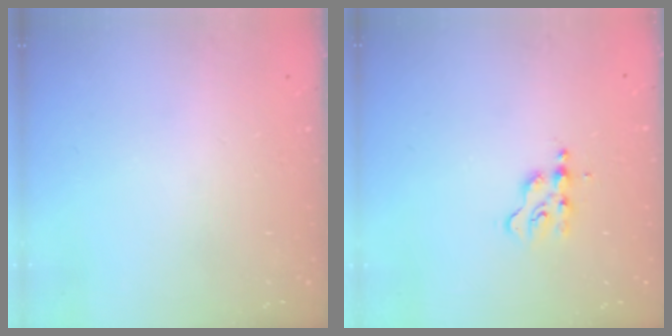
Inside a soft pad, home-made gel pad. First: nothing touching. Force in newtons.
{"total": 2.9, "press": 2.9, "slide": 0.4}